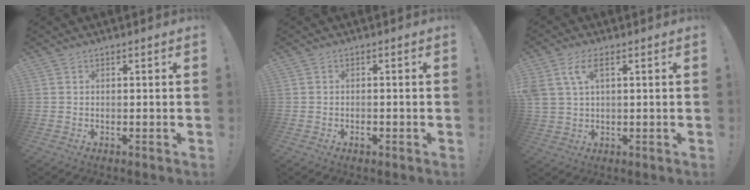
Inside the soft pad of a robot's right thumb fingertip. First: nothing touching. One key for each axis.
{"total": 0.9, "fx": -0.8, "fy": 0.3, "fz": 0.4, "tx": -0.005, "ty": 0.001, "tz": -0.014}
{"total": 6.8, "fx": 2.7, "fy": 3.4, "fz": 5.3, "tx": -0.103, "ty": -0.001, "tz": 0.054}